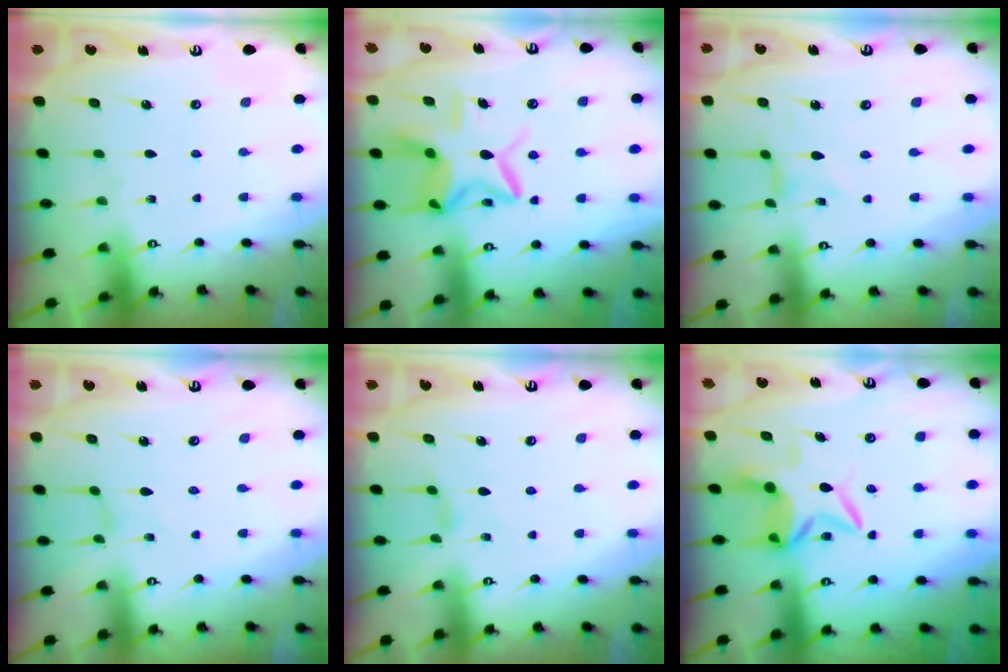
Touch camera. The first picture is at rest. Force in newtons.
{"total": 13.0, "press": 13.0, "slide": 1.2}
{"total": 0.0}
{"total": 0.0}
{"total": 3.3, "press": 3.3, "slide": 0.5}
{"total": 7.8, "press": 7.8, "slide": 0.7}